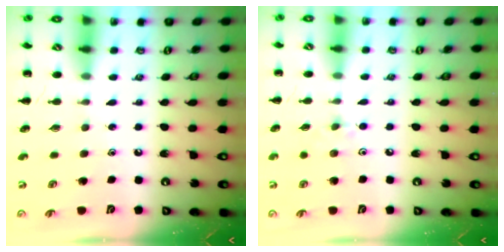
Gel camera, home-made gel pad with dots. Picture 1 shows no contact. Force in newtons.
{"total": 4.6, "press": 4.2, "slide": 1.7}